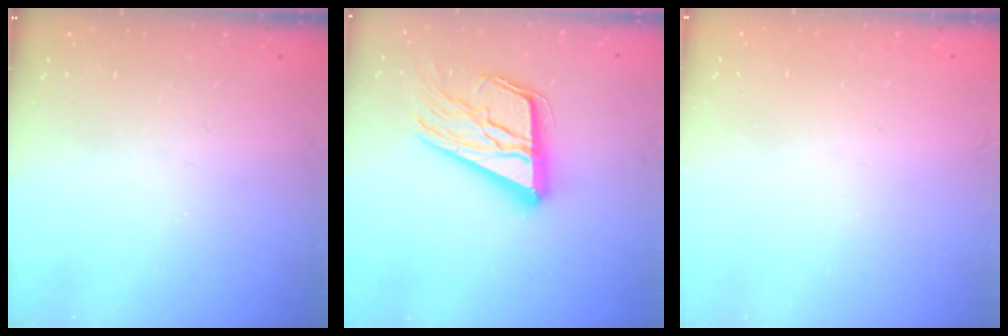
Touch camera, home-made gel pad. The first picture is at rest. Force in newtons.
{"total": 20.2, "press": 20.0, "slide": 2.6}
{"total": 1.6, "press": 1.6, "slide": 0.1}